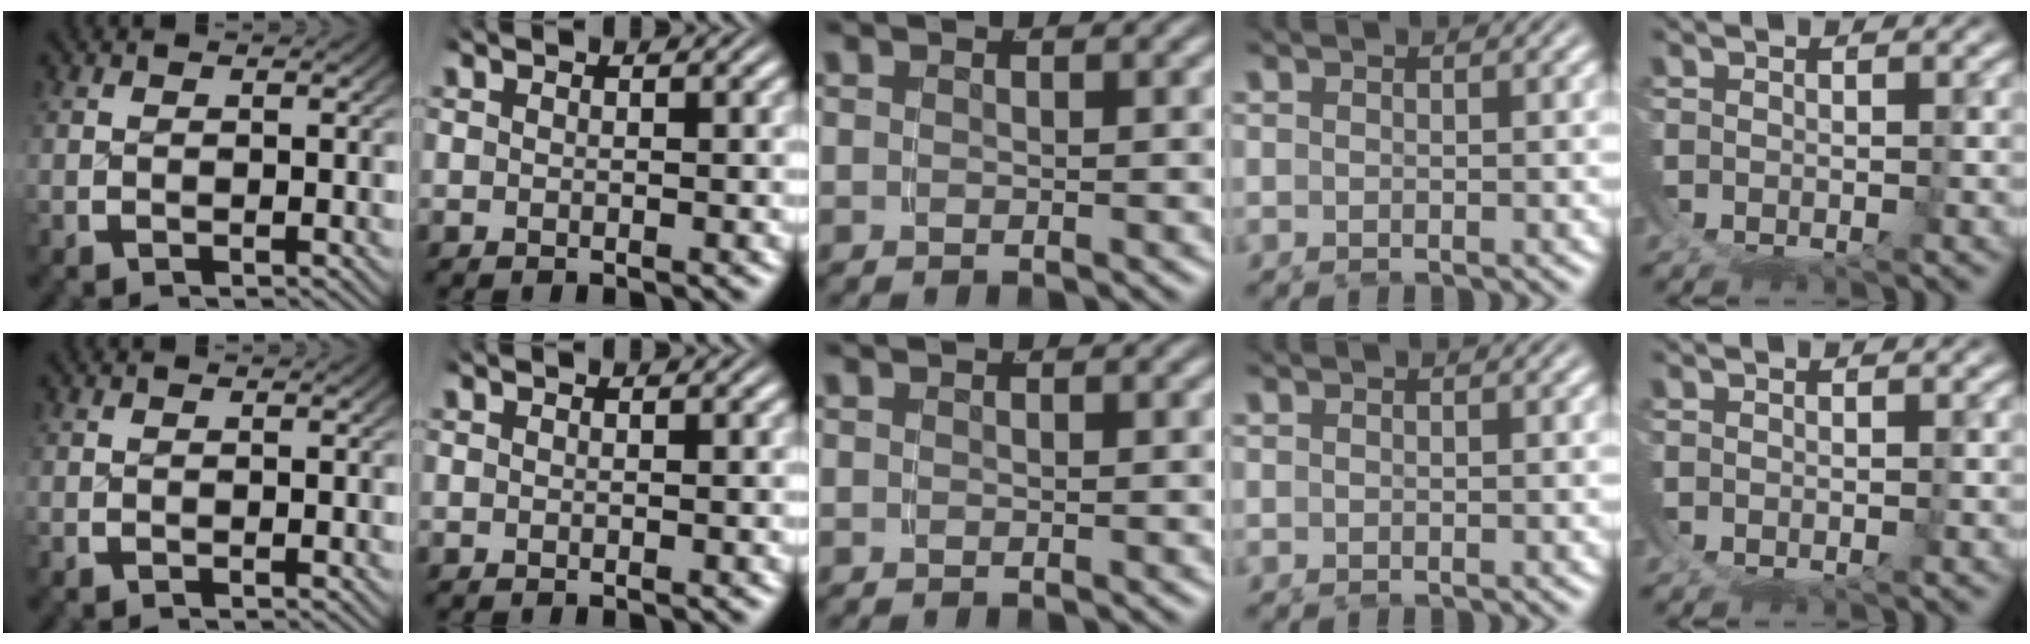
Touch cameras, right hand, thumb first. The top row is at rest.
{}